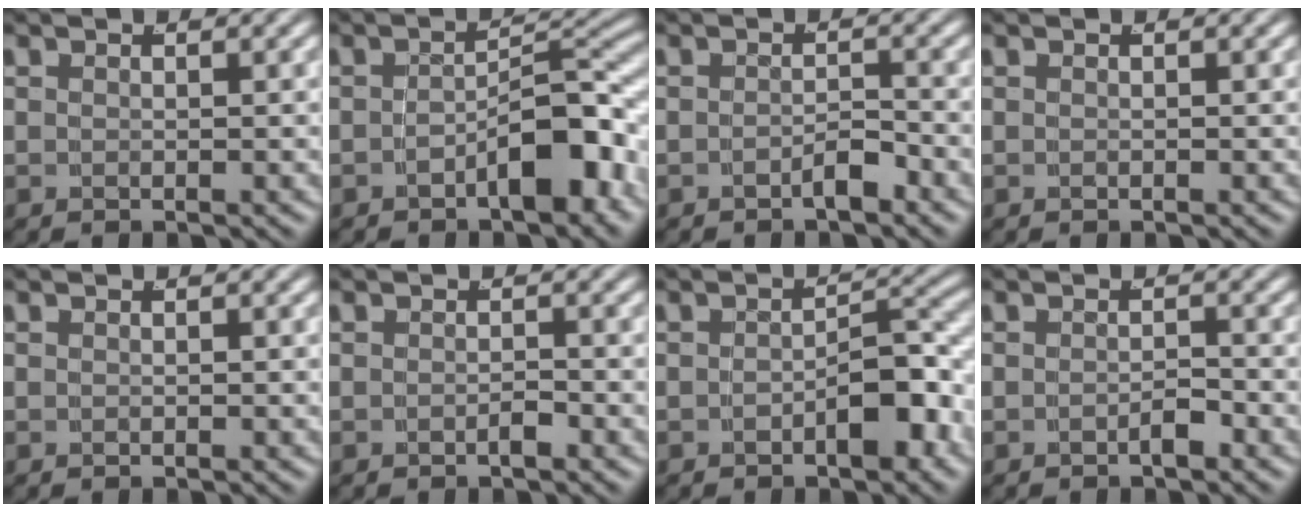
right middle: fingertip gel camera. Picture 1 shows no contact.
{"total": 5.1, "force": [-2.5, 1.7, 4.1], "torque": [-0.048, -0.002, -0.036]}
{"total": 1.6, "force": [-1.3, 0.1, 0.9], "torque": [-0.002, 0.000, -0.022]}
{"total": 0.0}
{"total": 0.0}
{"total": 0.8, "force": [-0.7, -0.2, 0.4], "torque": [-0.001, 0.000, -0.011]}
{"total": 3.7, "force": [-1.5, 1.3, 3.1], "torque": [-0.031, 0.006, -0.024]}
{"total": 1.1, "force": [-0.9, 0.0, 0.7], "torque": [-0.001, 0.000, -0.015]}